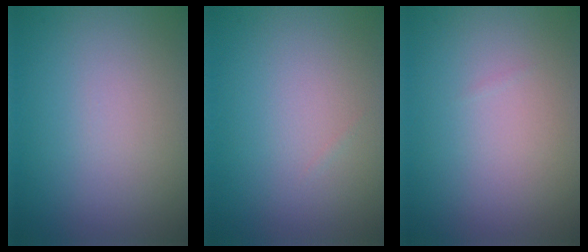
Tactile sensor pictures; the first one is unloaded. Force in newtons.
{"total": 0.0}
{"total": 0.0}